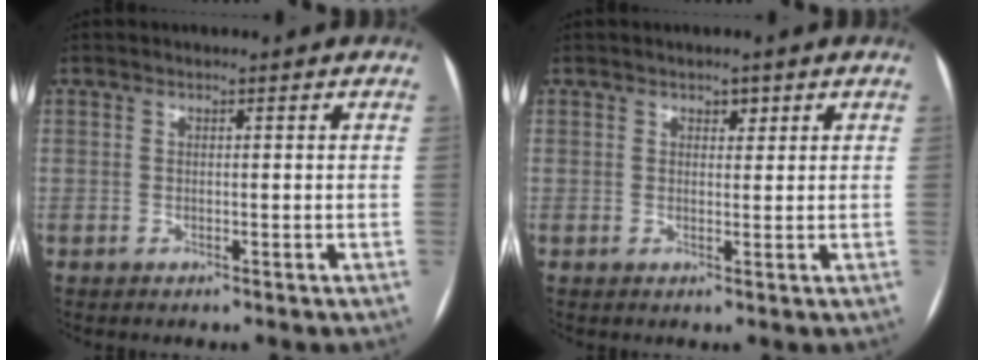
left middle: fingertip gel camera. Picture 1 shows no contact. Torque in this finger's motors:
{"motor_torque": [0.00, 0.00, 0.00, 0.00]}